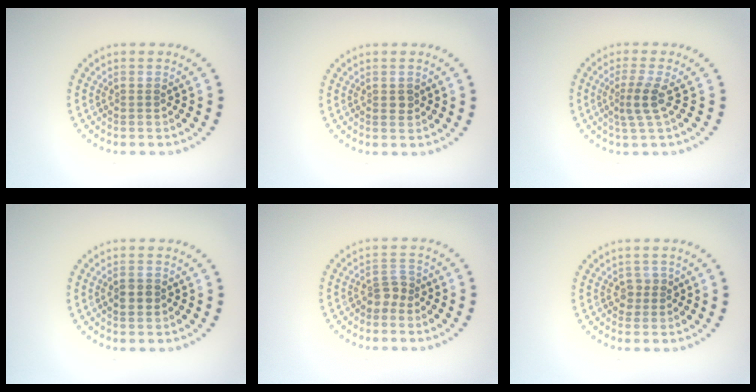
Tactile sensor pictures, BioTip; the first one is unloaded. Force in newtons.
{"total": 0.9, "press": 0.9, "slide": 0.0}
{"total": 2.5, "press": 1.7, "slide": 1.8}
{"total": 1.6, "press": 1.5, "slide": 0.4}
{"total": 1.7, "press": 1.3, "slide": 1.1}
{"total": 1.4, "press": 1.2, "slide": 0.7}